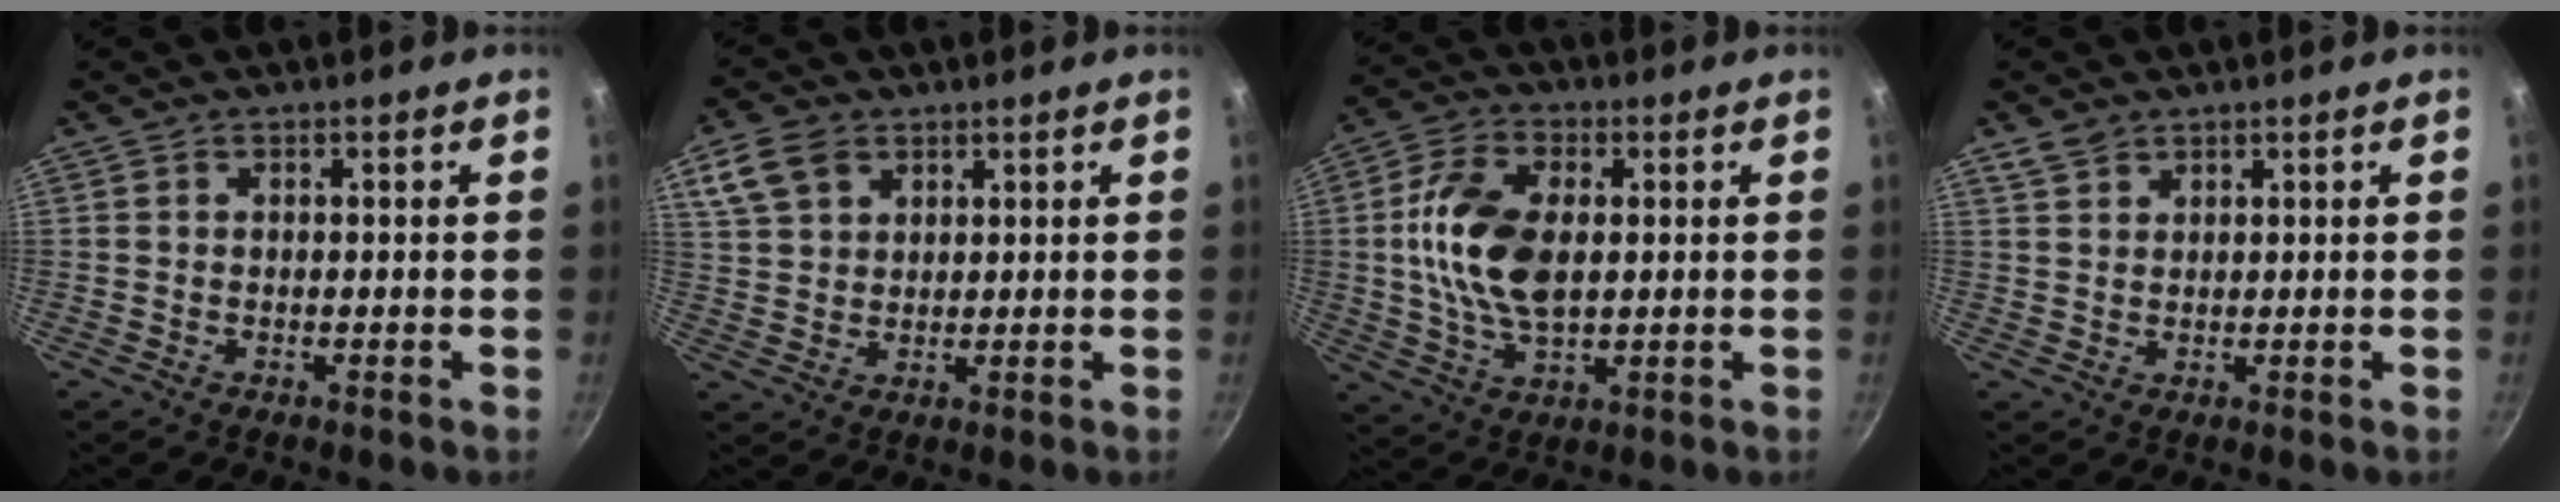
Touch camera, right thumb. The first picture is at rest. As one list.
[{"total": 7.7, "force": [3.9, 5.3, 4.0], "torque": [-0.068, 0.000, 0.076]}, {"total": 13.6, "force": [1.4, 7.8, 11.0], "torque": [-0.201, 0.007, 0.023]}, {"total": 2.8, "force": [2.1, 1.5, 1.0], "torque": [-0.015, -0.004, 0.043]}]